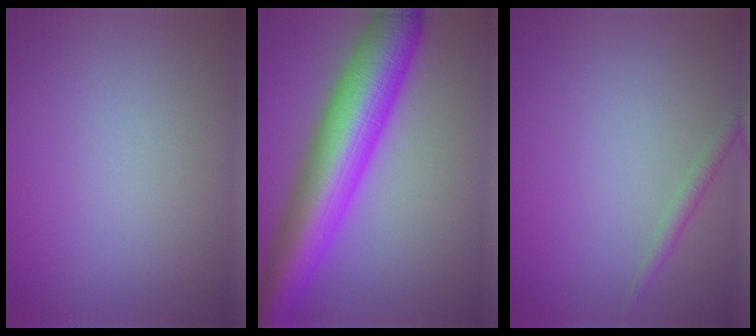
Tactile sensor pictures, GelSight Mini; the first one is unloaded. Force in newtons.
{"total": 10.5, "press": 10.5, "slide": 0.3}
{"total": 1.2, "press": 1.2, "slide": 0.0}